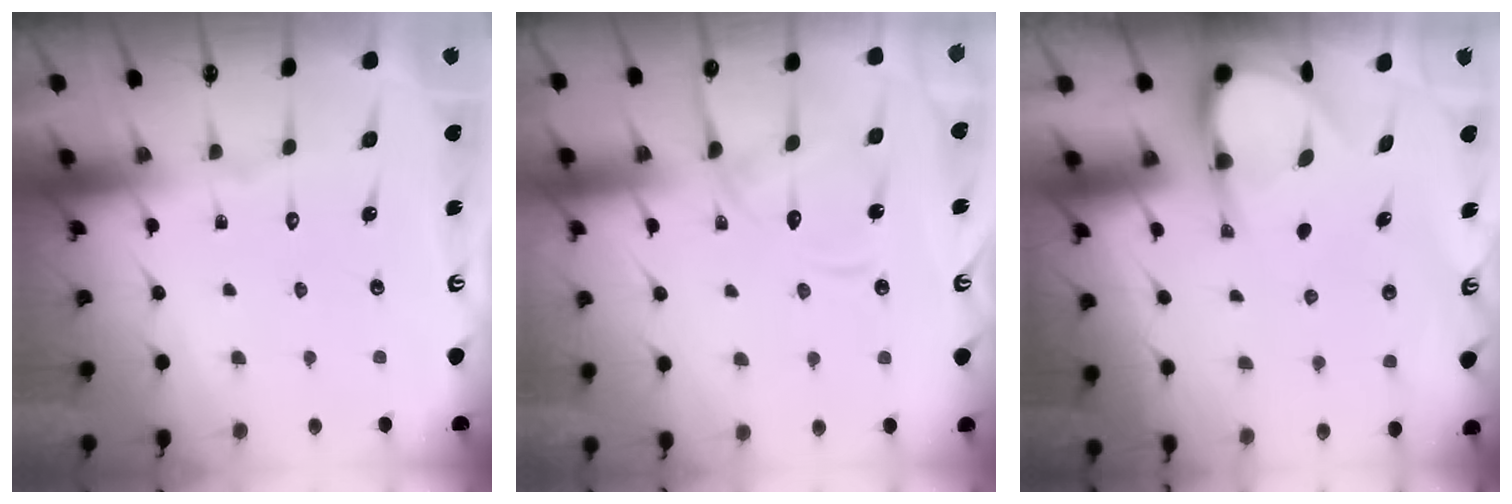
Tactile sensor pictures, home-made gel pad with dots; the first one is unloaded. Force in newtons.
{"total": 13.2, "press": 13.2, "slide": 1.2}
{"total": 6.4, "press": 6.4, "slide": 0.6}